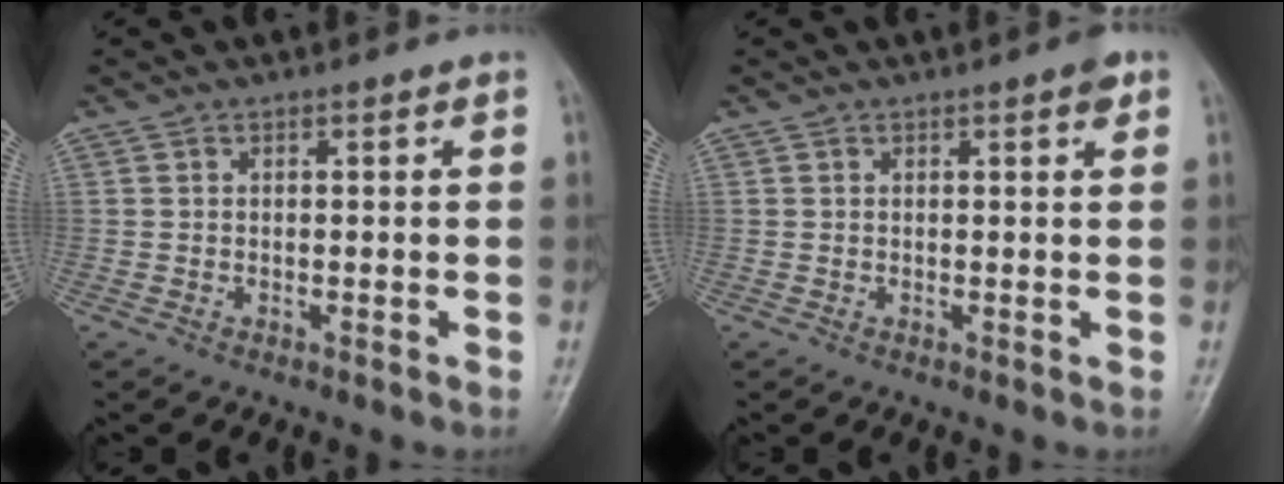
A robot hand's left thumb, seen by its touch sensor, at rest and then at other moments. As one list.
[{"total": 1.8, "force": [1.0, 0.4, 1.4], "torque": [-0.018, -0.002, 0.011]}]